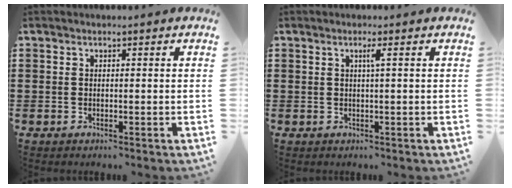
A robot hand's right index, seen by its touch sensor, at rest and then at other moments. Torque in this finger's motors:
{"motor_torque": [0.15, -0.12, 0.03, 0.03]}